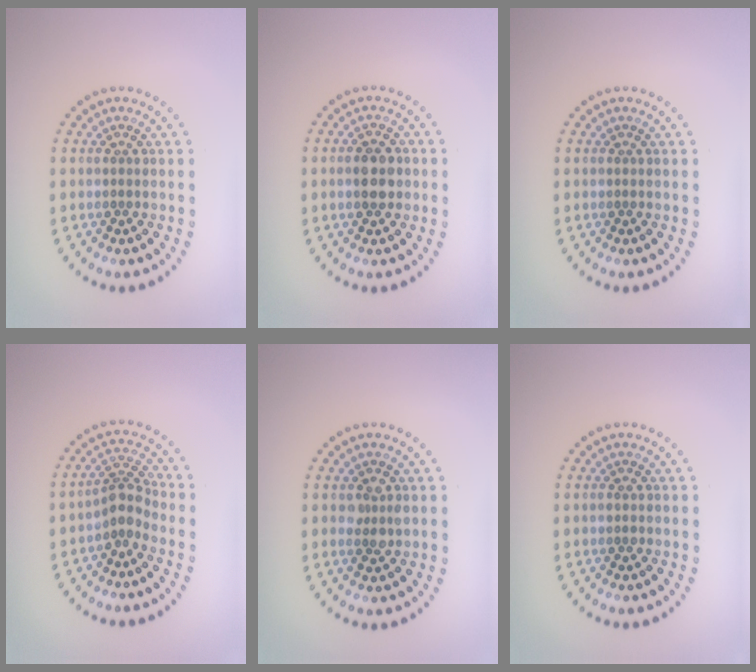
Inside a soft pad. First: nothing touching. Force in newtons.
{"total": 2.6, "press": 2.6, "slide": 0.2}
{"total": 0.0}
{"total": 2.6, "press": 2.0, "slide": 1.8}
{"total": 2.0, "press": 1.9, "slide": 0.2}
{"total": 0.9, "press": 0.9, "slide": 0.1}